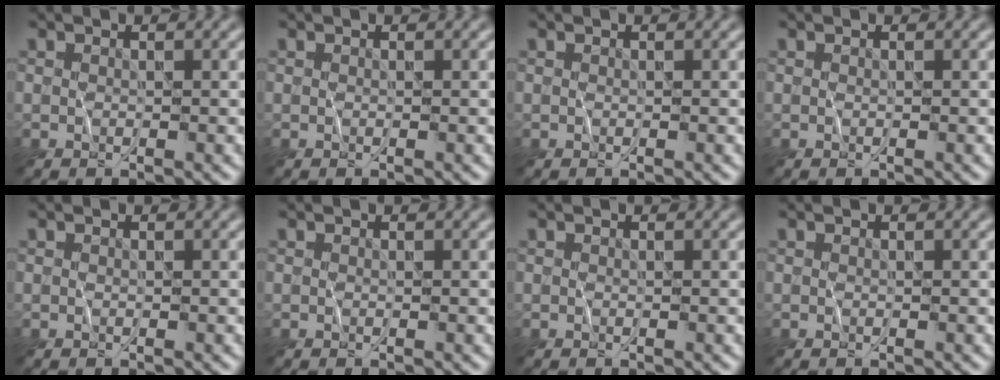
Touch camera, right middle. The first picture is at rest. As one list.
[{"total": 0.0}, {"total": 0.0}, {"total": 0.0}, {"total": 0.0}, {"total": 0.0}, {"total": 0.0}, {"total": 0.0}]